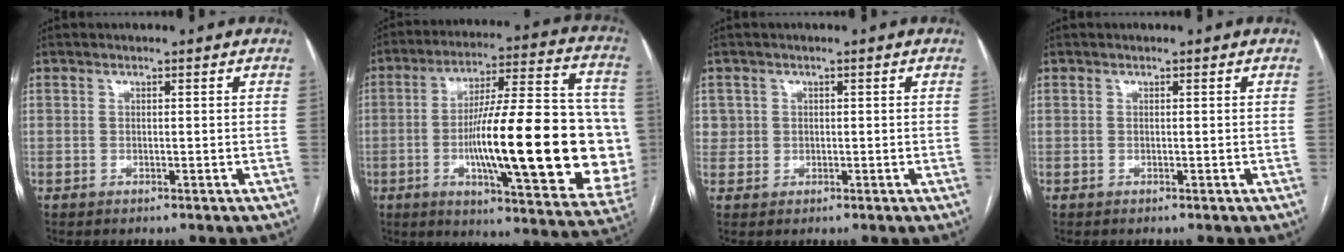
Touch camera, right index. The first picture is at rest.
{"total": 28.6, "force": [-3.8, 4.9, 27.9], "torque": [-0.343, 0.010, -0.053]}
{"total": 2.0, "force": [0.5, 2.0, 0.0], "torque": [0.016, 0.006, 0.005]}
{"total": 0.0}